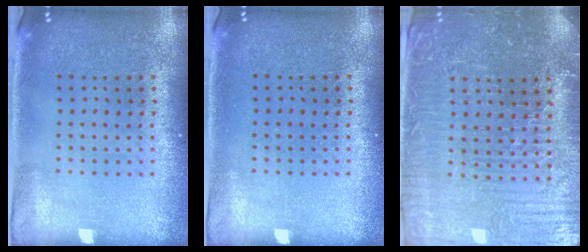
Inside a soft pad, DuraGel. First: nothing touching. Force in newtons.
{"total": 0.0}
{"total": 4.6, "press": 4.4, "slide": 1.3}